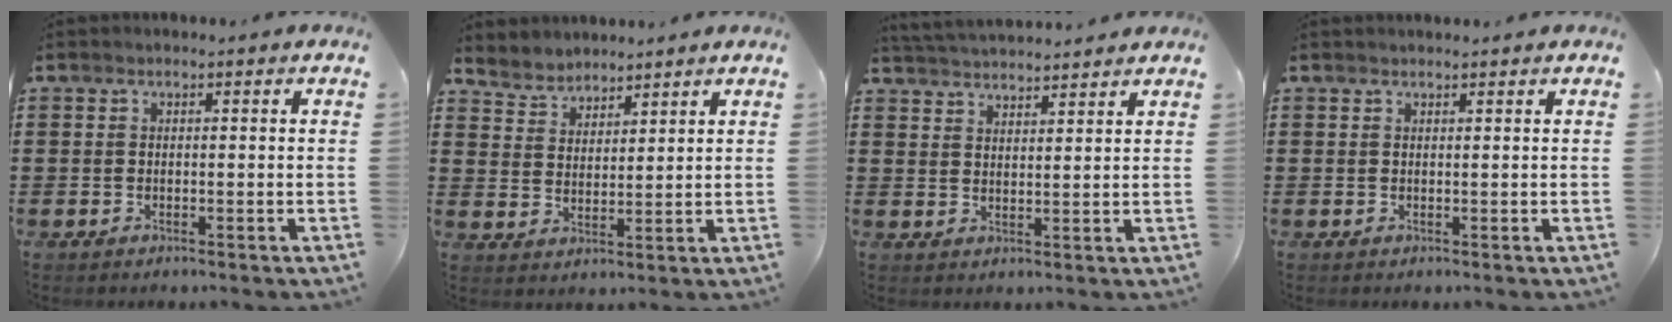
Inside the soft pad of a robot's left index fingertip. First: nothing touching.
{"total": 3.7, "force": [3.5, 1.2, -0.5], "torque": [-0.007, -0.009, 0.065]}
{"total": 3.1, "force": [3.1, -0.2, 0.0], "torque": [-0.012, -0.013, 0.057]}
{"total": 0.7, "force": [0.7, -0.1, 0.2], "torque": [-0.005, -0.002, 0.014]}